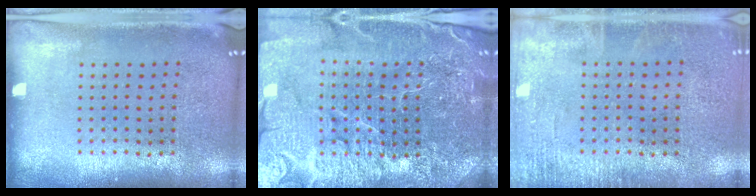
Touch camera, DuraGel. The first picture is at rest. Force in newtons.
{"total": 5.7, "press": 5.2, "slide": 2.4}
{"total": 1.9, "press": 1.9, "slide": 0.2}